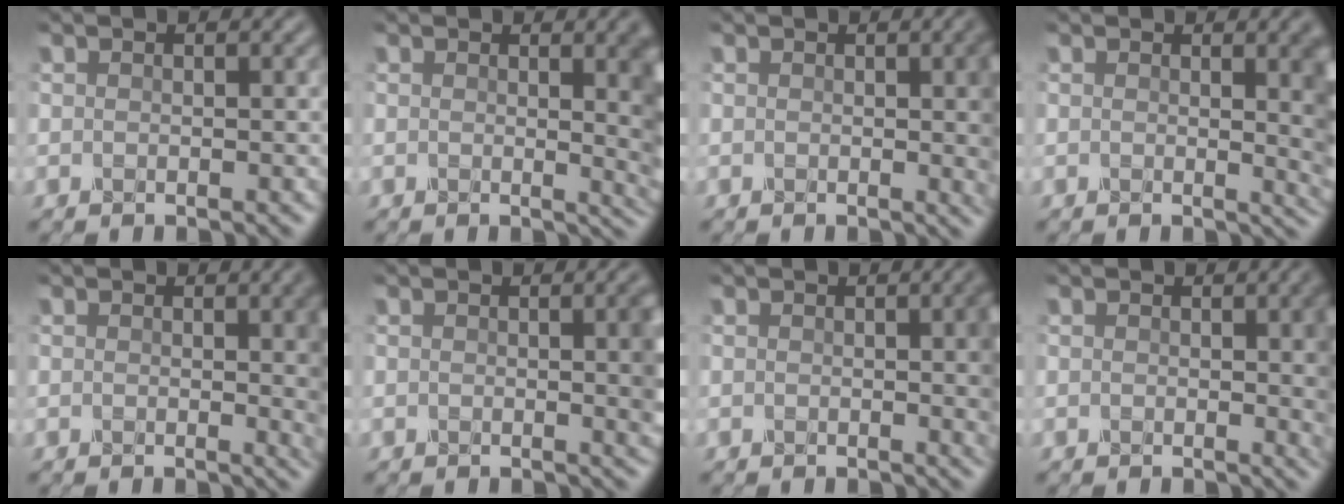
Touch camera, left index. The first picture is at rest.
{"total": 6.0, "force": [0.9, 2.2, 5.5], "torque": [-0.031, 0.000, 0.014]}
{"total": 4.4, "force": [0.3, 1.3, 4.2], "torque": [-0.035, 0.003, 0.003]}
{"total": 5.3, "force": [0.8, 1.8, 5.0], "torque": [-0.032, 0.000, 0.013]}
{"total": 4.4, "force": [0.5, 1.3, 4.2], "torque": [-0.032, 0.002, 0.007]}
{"total": 2.9, "force": [0.1, 0.6, 2.9], "torque": [-0.027, 0.003, -0.002]}
{"total": 3.8, "force": [0.2, 1.0, 3.6], "torque": [-0.032, 0.005, 0.000]}
{"total": 4.0, "force": [0.5, 1.1, 3.8], "torque": [-0.030, 0.004, 0.005]}